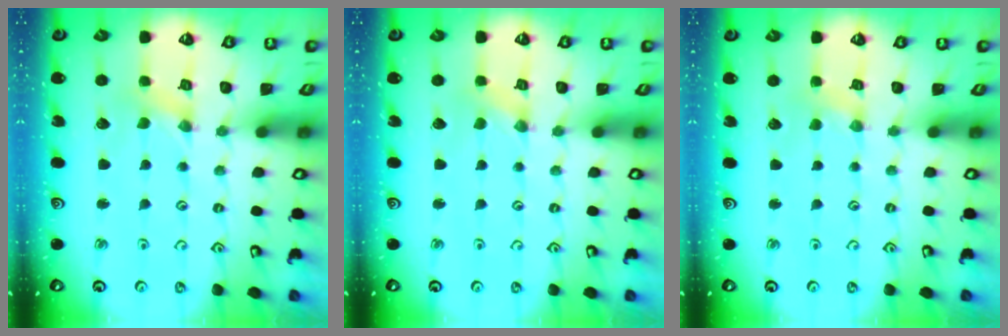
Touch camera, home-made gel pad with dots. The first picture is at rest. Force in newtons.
{"total": 0.0}
{"total": 2.8, "press": 2.7, "slide": 0.5}